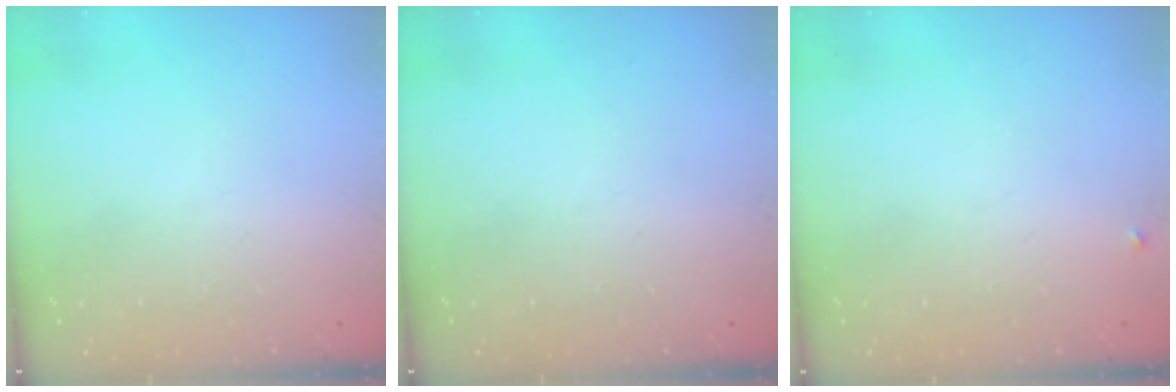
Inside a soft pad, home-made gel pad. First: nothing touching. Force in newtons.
{"total": 0.0}
{"total": 3.5, "press": 3.4, "slide": 0.5}